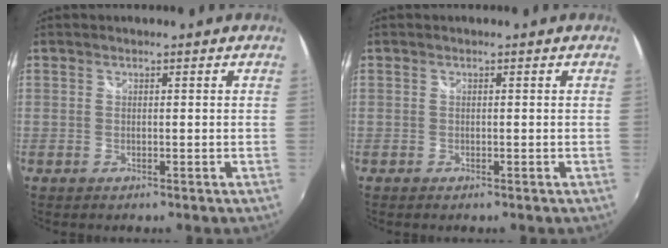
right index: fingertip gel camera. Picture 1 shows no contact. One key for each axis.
{"total": 0.0}